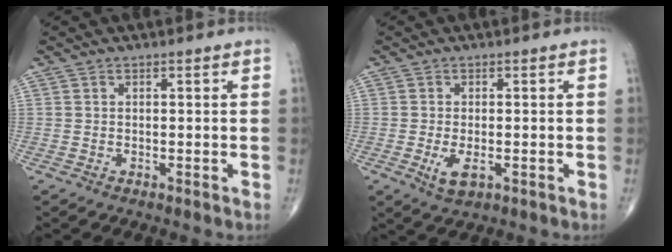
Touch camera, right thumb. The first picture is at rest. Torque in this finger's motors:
{"motor_torque": [0.16, -0.16, 0.06, 0.06, 0.12]}